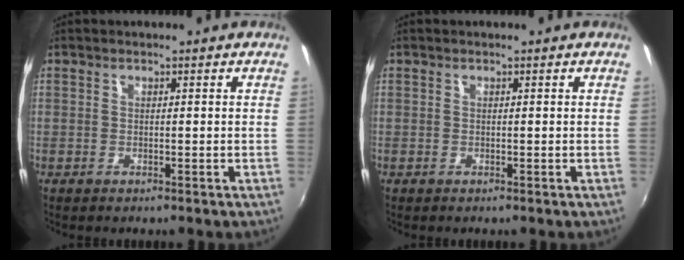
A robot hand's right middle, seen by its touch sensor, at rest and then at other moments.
{"total": 0.0}